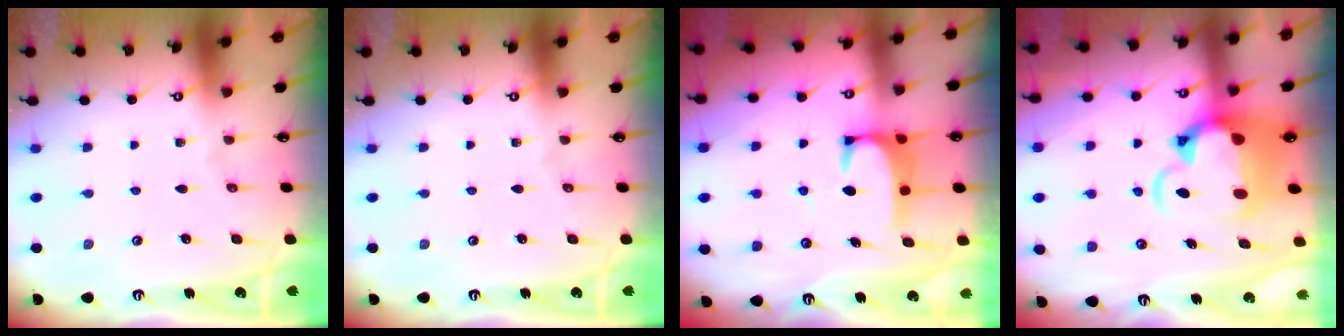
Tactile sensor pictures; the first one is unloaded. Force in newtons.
{"total": 0.0}
{"total": 3.5, "press": 3.4, "slide": 0.7}
{"total": 6.0, "press": 5.7, "slide": 1.8}